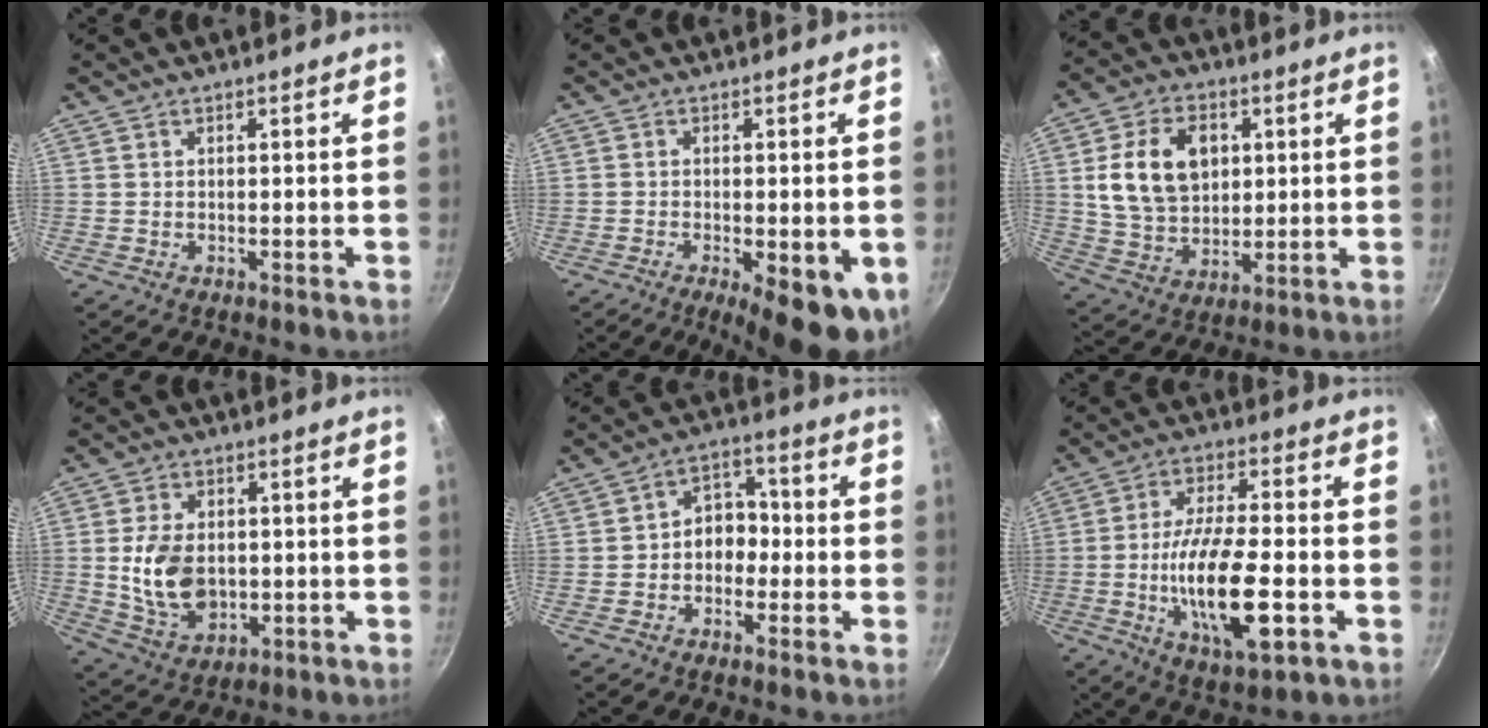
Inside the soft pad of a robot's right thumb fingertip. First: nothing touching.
{"total": 12.4, "force": [-4.3, 4.2, 10.9], "torque": [-0.126, -0.002, -0.051]}
{"total": 14.6, "force": [2.9, 10.6, 9.6], "torque": [-0.146, -0.002, 0.053]}
{"total": 11.0, "force": [-0.1, 7.5, 8.0], "torque": [-0.136, -0.008, 0.008]}
{"total": 6.7, "force": [-1.4, 5.3, 3.9], "torque": [-0.008, 0.033, -0.036]}
{"total": 16.8, "force": [-4.1, 5.5, 15.3], "torque": [-0.279, 0.007, -0.074]}